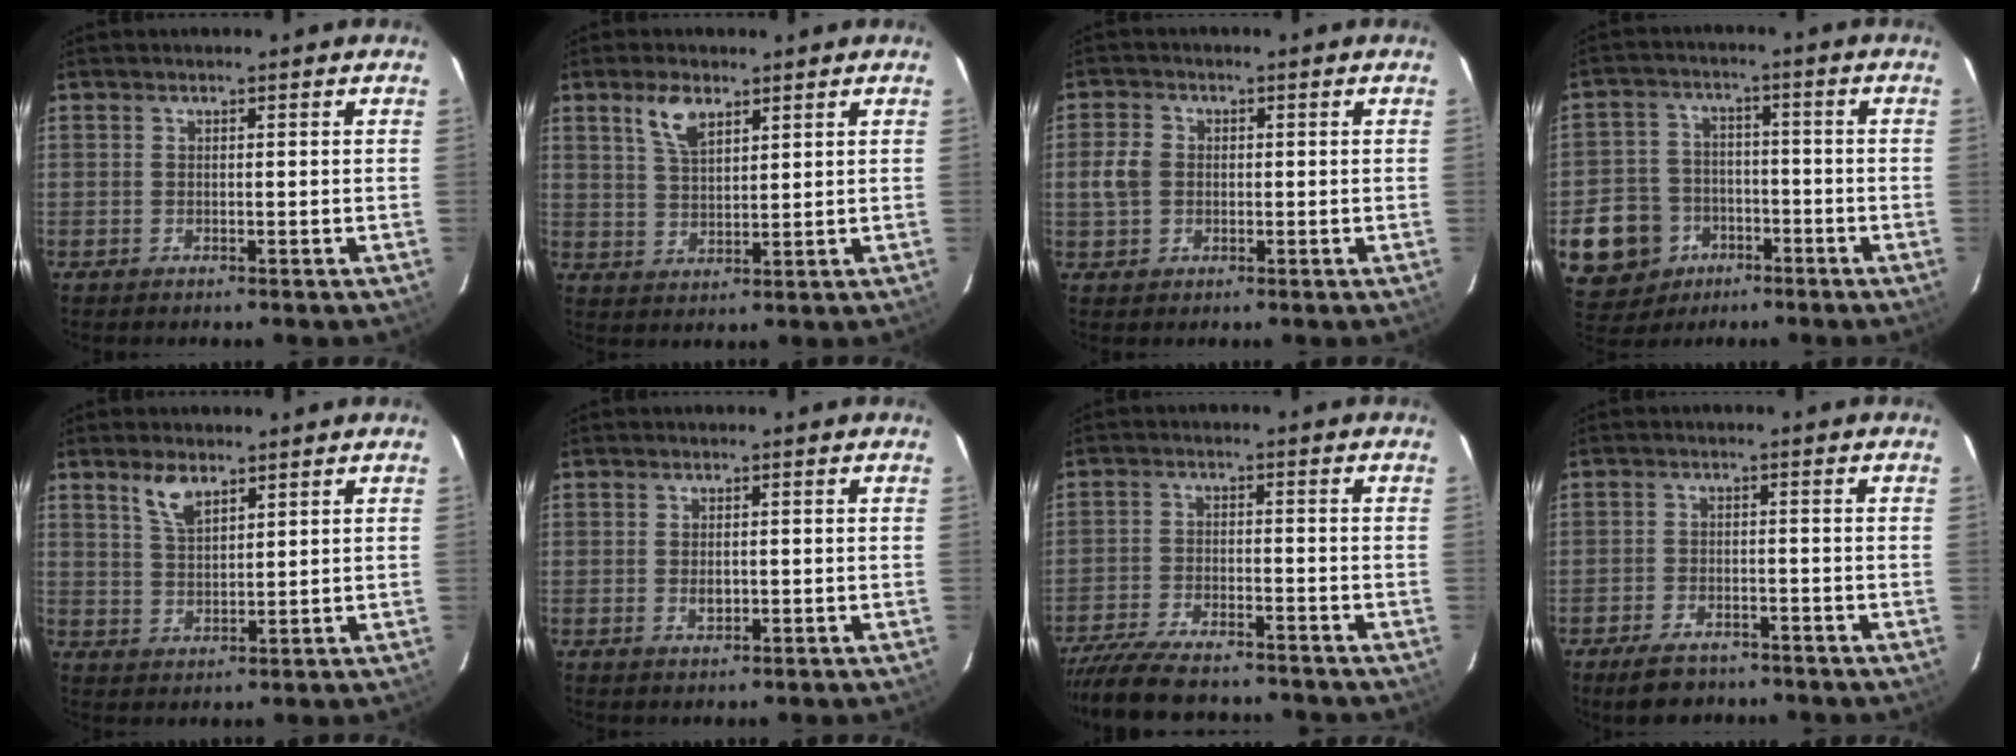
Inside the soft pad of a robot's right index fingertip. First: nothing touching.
{"total": 6.0, "force": [3.6, 2.8, 3.9], "torque": [-0.074, 0.007, 0.071]}
{"total": 4.8, "force": [-0.3, 4.1, 2.4], "torque": [-0.055, 0.008, -0.004]}
{"total": 12.5, "force": [-5.1, 10.9, 3.2], "torque": [-0.118, 0.027, -0.069]}
{"total": 5.3, "force": [3.6, 2.2, 3.2], "torque": [-0.059, 0.002, 0.072]}
{"total": 2.3, "force": [-0.2, 1.6, 1.6], "torque": [-0.026, 0.000, -0.001]}
{"total": 15.4, "force": [-13.3, 4.0, 6.6], "torque": [-0.147, -0.022, -0.216]}
{"total": 7.0, "force": [-5.4, 3.4, 2.9], "torque": [-0.075, 0.004, -0.085]}